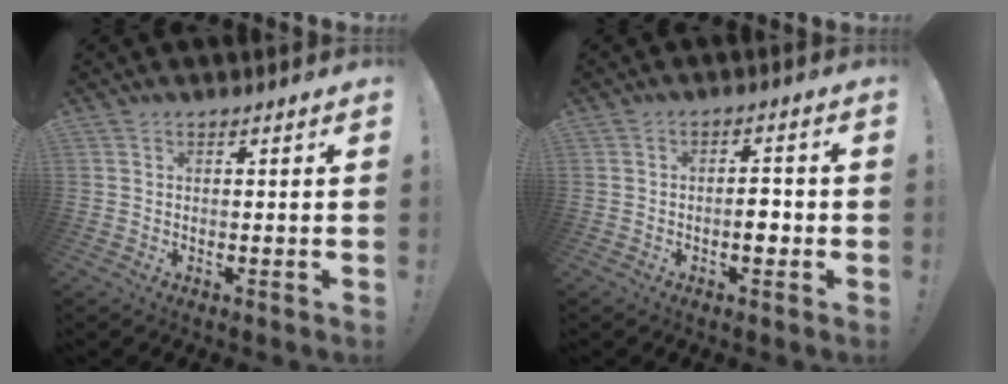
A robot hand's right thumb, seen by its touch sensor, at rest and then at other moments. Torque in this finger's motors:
{"motor_torque": [0.71, 0.74, 0.39, -0.46, 0.22]}